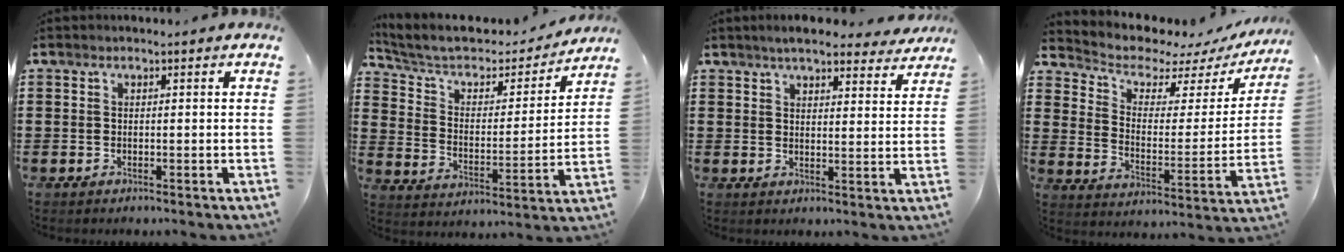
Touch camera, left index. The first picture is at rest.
{"total": 6.4, "force": [5.3, 2.6, 2.6], "torque": [-0.079, -0.032, 0.088]}
{"total": 5.4, "force": [5.0, 0.8, 1.9], "torque": [-0.043, -0.012, 0.090]}
{"total": 5.0, "force": [4.2, 2.0, 1.6], "torque": [-0.060, -0.031, 0.068]}